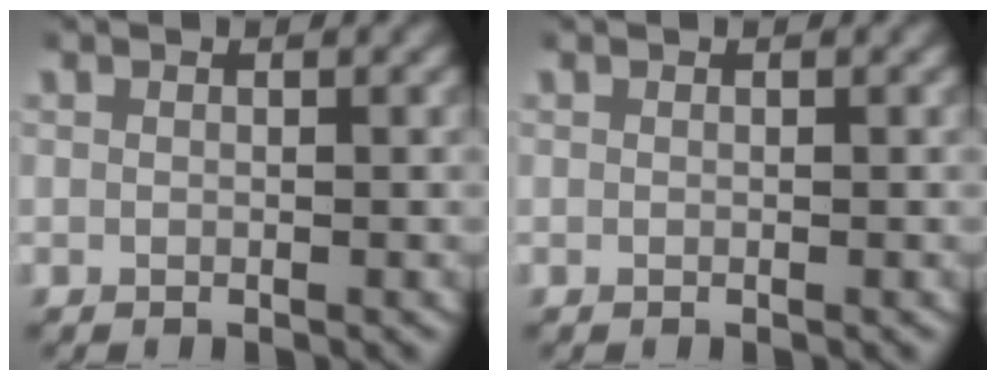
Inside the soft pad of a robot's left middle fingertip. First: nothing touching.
{"total": 0.0}